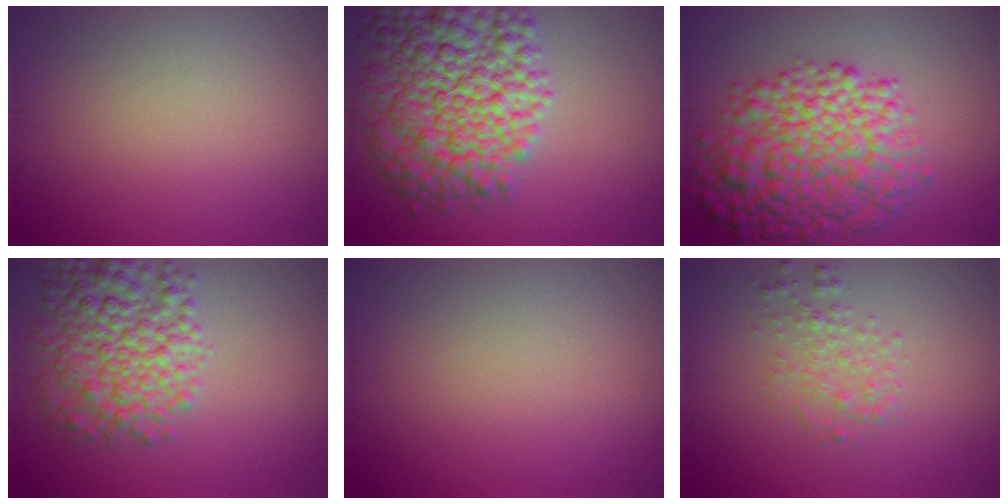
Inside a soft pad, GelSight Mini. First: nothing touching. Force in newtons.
{"total": 11.6, "press": 11.6, "slide": 0.3}
{"total": 9.7, "press": 9.7, "slide": 0.2}
{"total": 6.7, "press": 6.7, "slide": 0.1}
{"total": 0.0}
{"total": 1.9, "press": 1.9, "slide": 0.0}